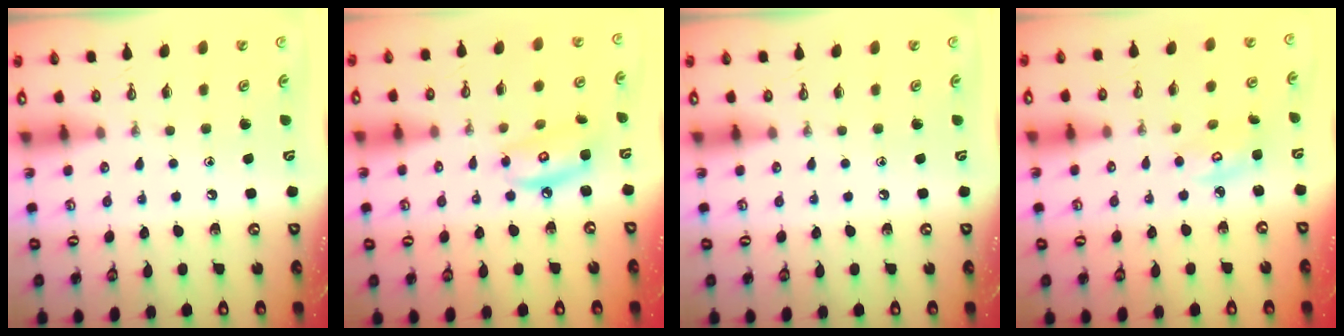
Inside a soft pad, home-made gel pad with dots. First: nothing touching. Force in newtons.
{"total": 8.6, "press": 8.5, "slide": 0.7}
{"total": 0.0}
{"total": 3.7, "press": 3.7, "slide": 0.3}